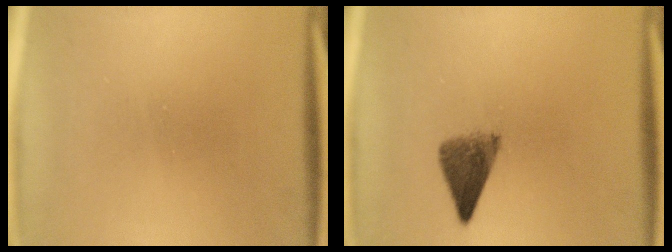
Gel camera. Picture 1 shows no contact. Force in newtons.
{"total": 4.8}